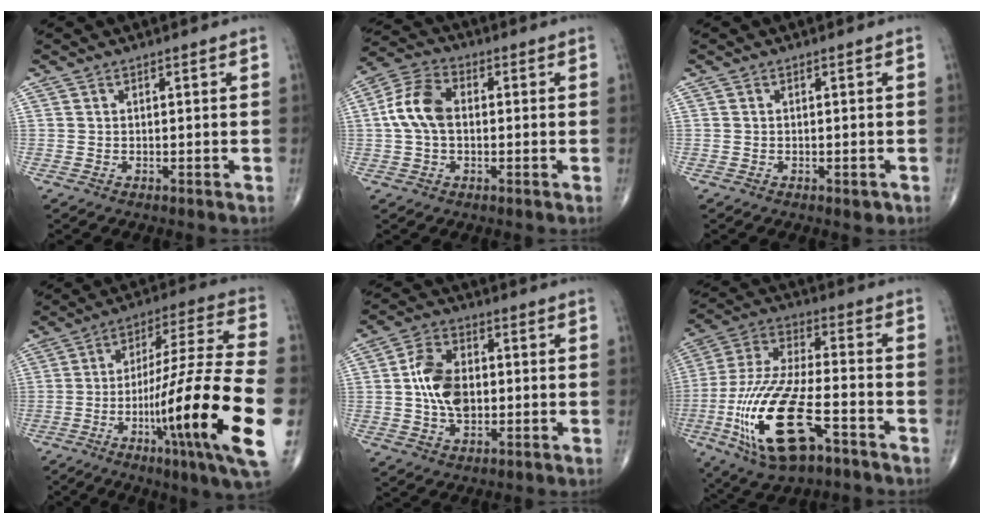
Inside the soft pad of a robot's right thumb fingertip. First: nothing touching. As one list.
[{"total": 8.4, "force": [0.1, 5.4, 6.4], "torque": [-0.130, 0.026, -0.006]}, {"total": 1.3, "force": [-0.6, 0.7, 0.9], "torque": [-0.010, -0.002, -0.006]}, {"total": 27.6, "force": [-8.0, 3.7, 26.2], "torque": [-0.409, 0.015, -0.120]}, {"total": 10.2, "force": [0.1, 6.6, 7.8], "torque": [-0.129, 0.010, -0.002]}, {"total": 22.0, "force": [-8.5, 8.6, 18.4], "torque": [-0.403, 0.020, -0.149]}]